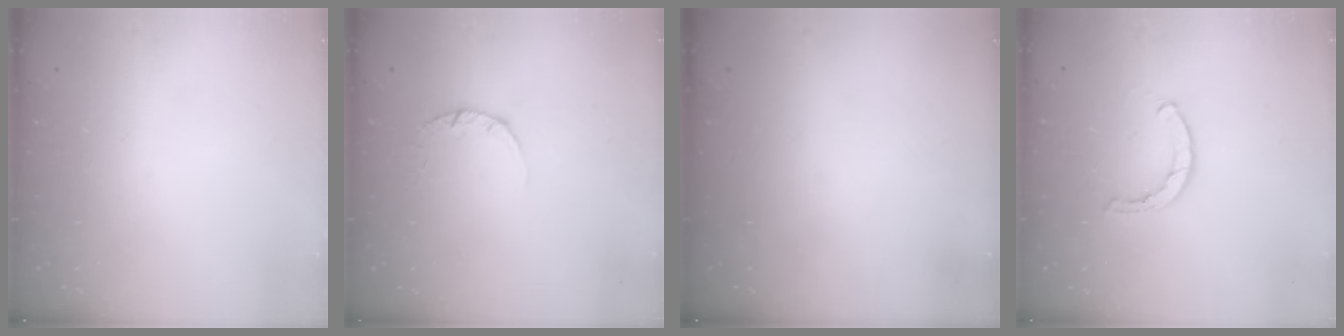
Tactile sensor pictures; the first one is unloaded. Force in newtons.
{"total": 2.4, "press": 2.3, "slide": 0.3}
{"total": 0.0}
{"total": 1.7, "press": 1.6, "slide": 0.3}